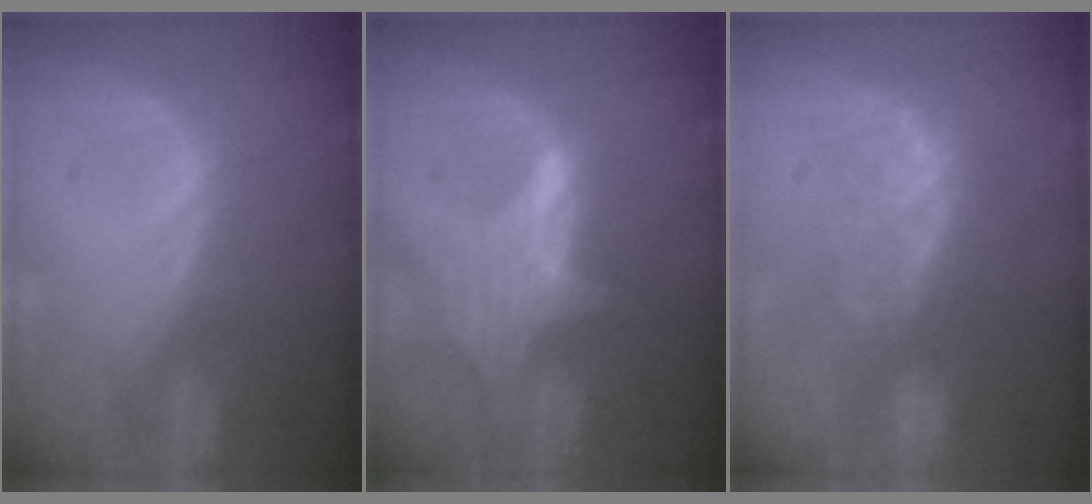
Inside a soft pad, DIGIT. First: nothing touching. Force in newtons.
{"total": 6.9, "press": 6.4, "slide": 2.5}
{"total": 7.7, "press": 7.1, "slide": 3.0}